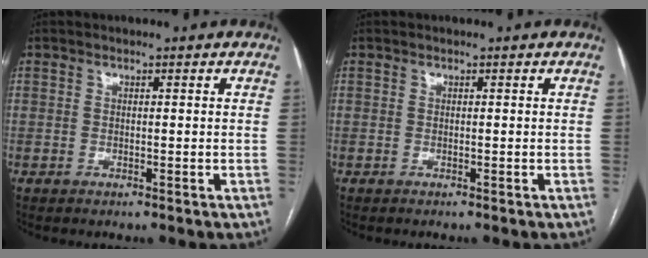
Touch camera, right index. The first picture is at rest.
{"total": 0.0}